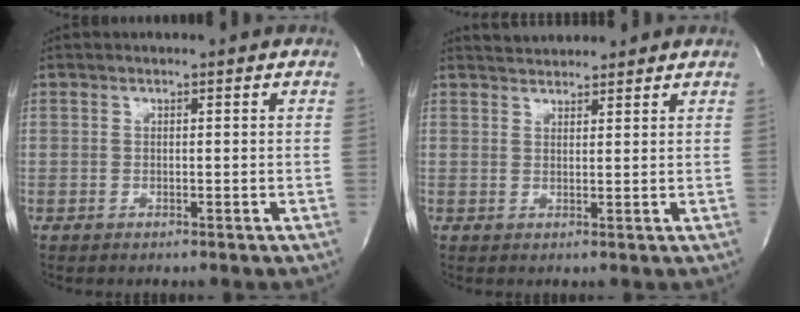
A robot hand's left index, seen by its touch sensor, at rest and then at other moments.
{"total": 3.4, "force": [3.3, 0.8, 0.3], "torque": [-0.008, 0.025, 0.053]}